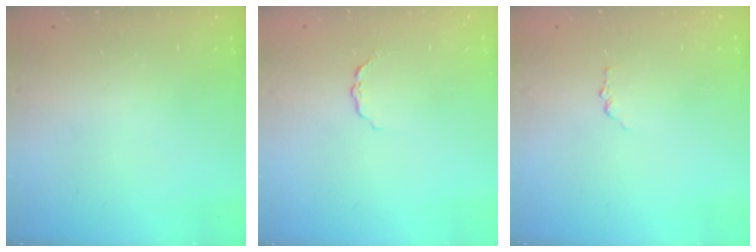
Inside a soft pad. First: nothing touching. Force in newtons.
{"total": 3.4, "press": 3.4, "slide": 0.5}
{"total": 1.2, "press": 1.2, "slide": 0.2}